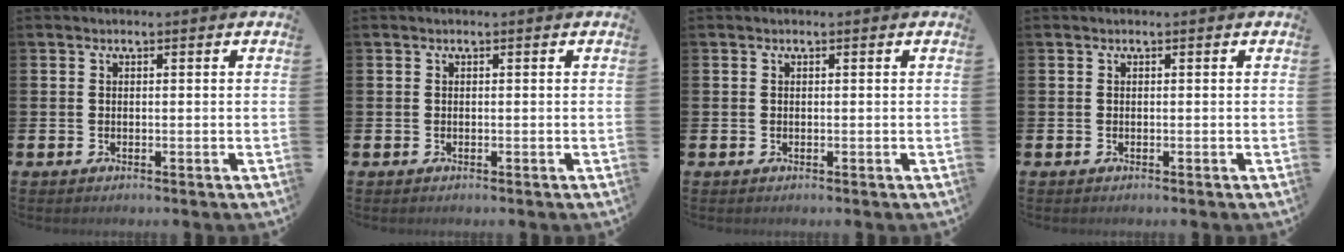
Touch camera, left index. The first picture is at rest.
{"total": 0.0}
{"total": 0.0}
{"total": 0.0}